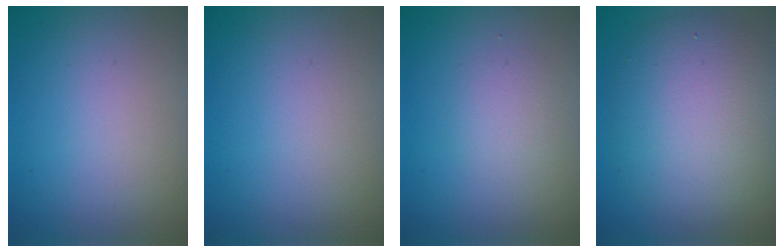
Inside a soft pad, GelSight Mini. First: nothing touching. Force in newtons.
{"total": 0.0}
{"total": 1.5, "press": 1.5, "slide": 0.1}
{"total": 7.5, "press": 7.5, "slide": 0.7}